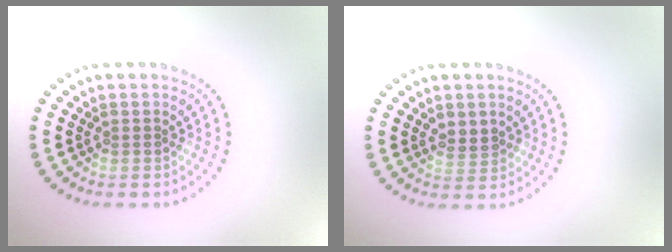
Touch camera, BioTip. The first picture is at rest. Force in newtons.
{"total": 1.7, "press": 1.6, "slide": 0.5}